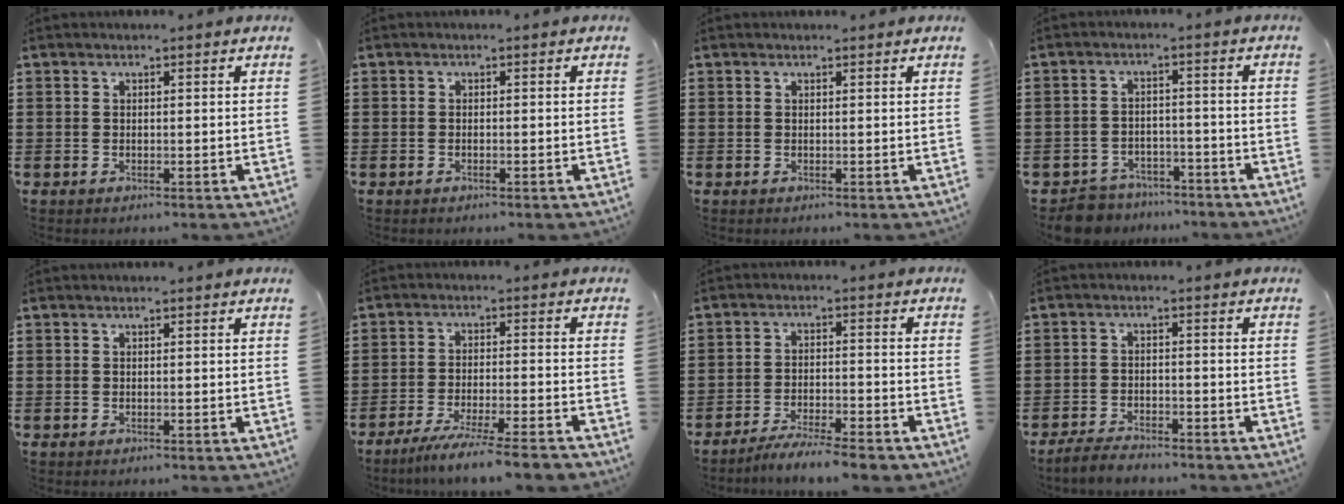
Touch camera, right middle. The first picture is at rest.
{"total": 0.5, "force": [-0.3, 0.0, 0.4], "torque": [-0.009, -0.005, -0.003]}
{"total": 0.0}
{"total": 5.9, "force": [-5.7, 1.5, 0.4], "torque": [-0.017, 0.014, -0.118]}
{"total": 0.0}
{"total": 6.0, "force": [-5.4, -0.4, 2.7], "torque": [-0.052, -0.016, -0.102]}
{"total": 4.8, "force": [-4.6, 0.1, 1.5], "torque": [-0.033, -0.004, -0.091]}
{"total": 3.1, "force": [-3.0, 0.6, 0.5], "torque": [-0.011, 0.008, -0.065]}